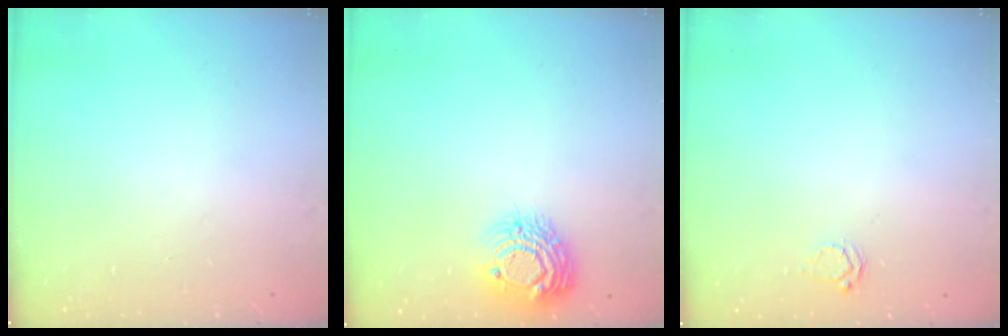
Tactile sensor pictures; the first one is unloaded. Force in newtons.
{"total": 12.4, "press": 12.3, "slide": 0.9}
{"total": 3.7, "press": 3.7, "slide": 0.5}